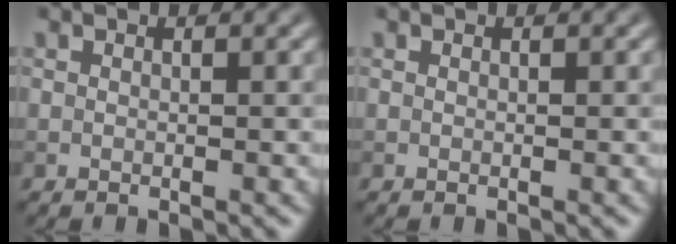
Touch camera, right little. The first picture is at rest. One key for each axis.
{"total": 0.0}